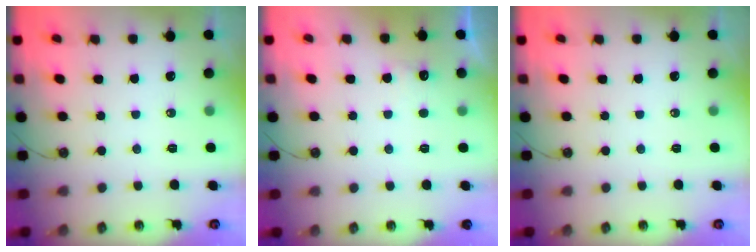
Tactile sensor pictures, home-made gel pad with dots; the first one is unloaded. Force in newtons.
{"total": 5.5, "press": 5.4, "slide": 1.3}
{"total": 0.0}